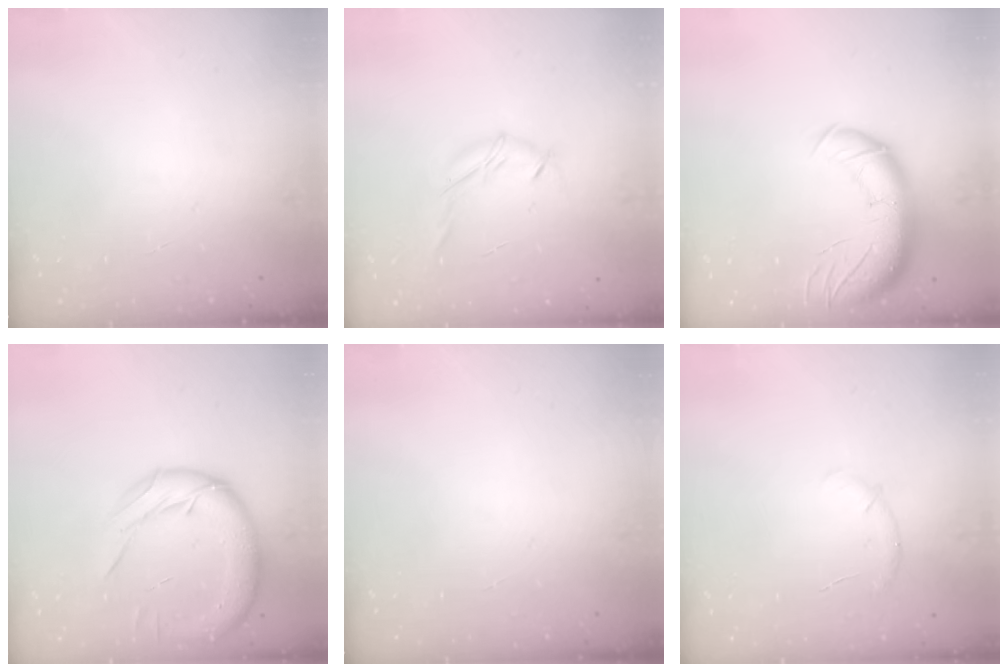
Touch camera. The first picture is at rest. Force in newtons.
{"total": 6.4, "press": 6.3, "slide": 0.9}
{"total": 15.2, "press": 14.7, "slide": 3.6}
{"total": 16.0, "press": 15.9, "slide": 1.9}
{"total": 0.0}
{"total": 6.9, "press": 6.7, "slide": 1.8}